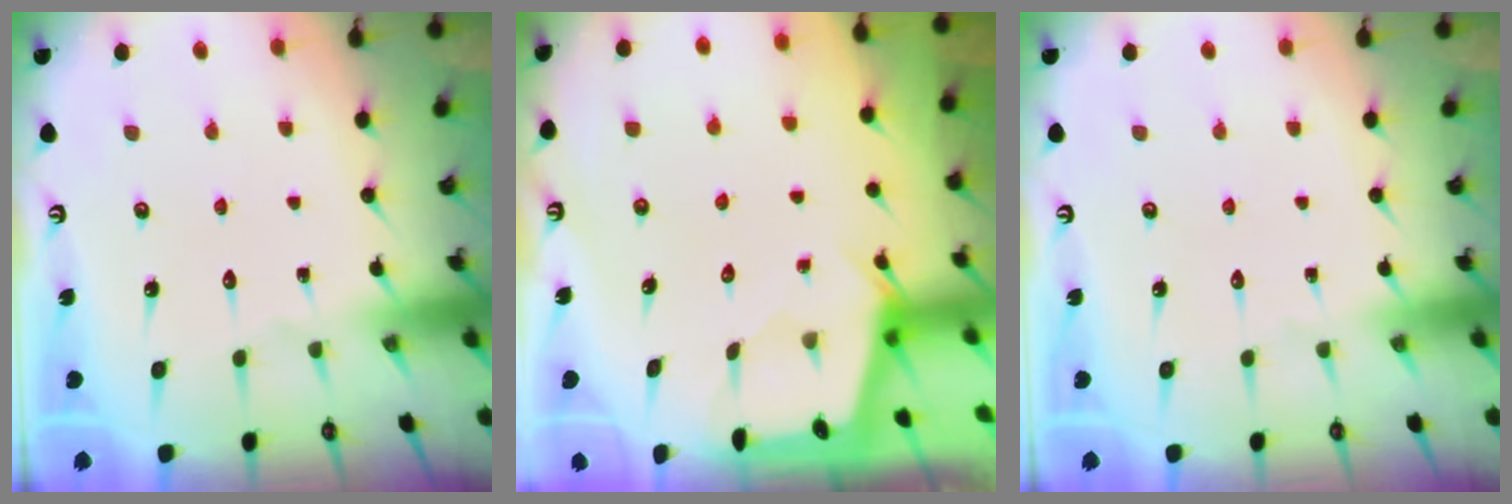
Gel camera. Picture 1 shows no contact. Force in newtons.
{"total": 2.3, "press": 2.2, "slide": 0.3}
{"total": 0.0}